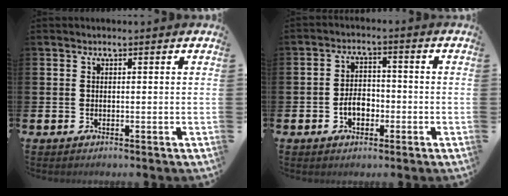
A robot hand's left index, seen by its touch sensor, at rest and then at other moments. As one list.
[{"total": 3.8, "force": [-1.3, 2.5, 2.5], "torque": [-0.025, -0.003, -0.031]}]